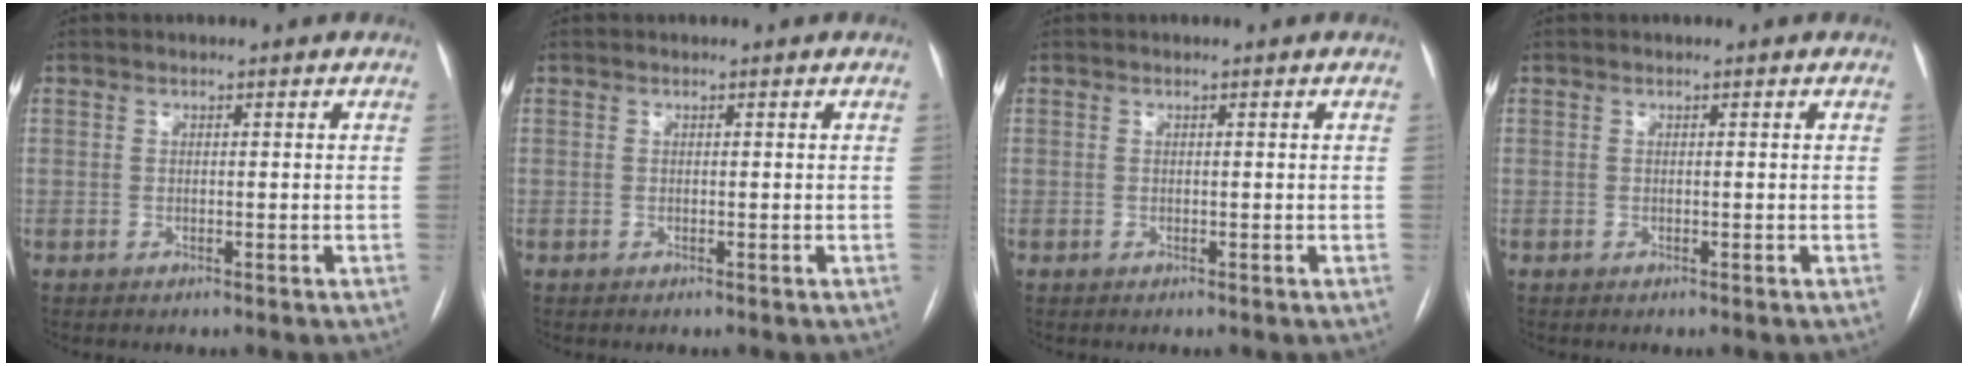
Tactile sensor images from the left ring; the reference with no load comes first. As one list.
[{"total": 0.0}, {"total": 0.0}, {"total": 0.0}]